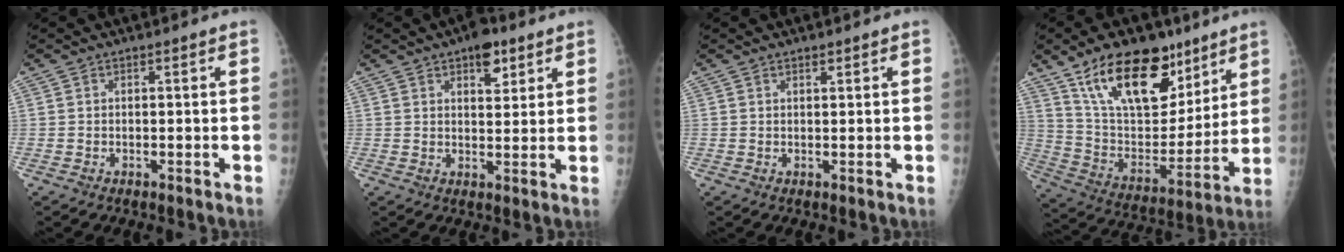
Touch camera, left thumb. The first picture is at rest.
{"total": 6.0, "force": [3.6, 3.0, 3.9], "torque": [-0.033, -0.016, 0.048]}
{"total": 0.9, "force": [0.7, 0.3, 0.4], "torque": [-0.005, -0.004, 0.011]}
{"total": 22.6, "force": [14.1, 11.7, 13.3], "torque": [-0.176, -0.058, 0.251]}